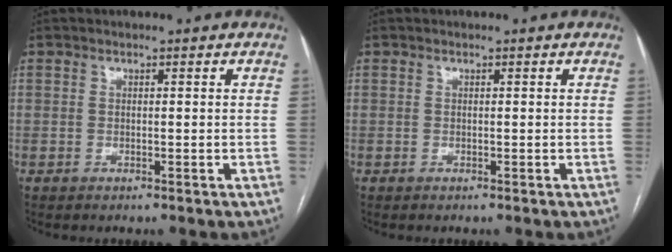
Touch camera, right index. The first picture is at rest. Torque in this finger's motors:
{"motor_torque": [0.00, 0.00, 0.00, 0.00]}